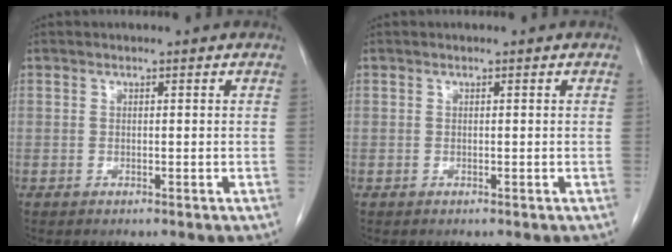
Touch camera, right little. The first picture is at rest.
{"total": 0.0}